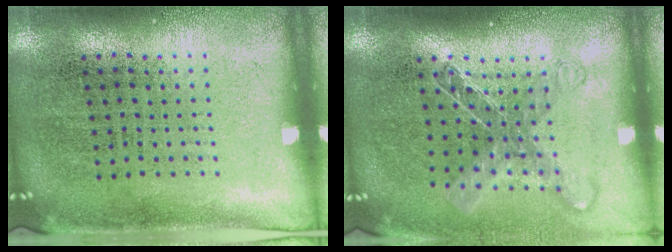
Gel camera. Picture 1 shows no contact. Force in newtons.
{"total": 1.5, "press": 1.2, "slide": 0.9}